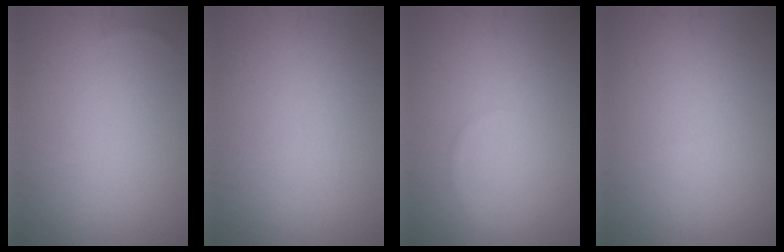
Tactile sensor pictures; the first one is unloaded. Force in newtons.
{"total": 0.0}
{"total": 0.5, "press": 0.5, "slide": 0.1}
{"total": 0.0}